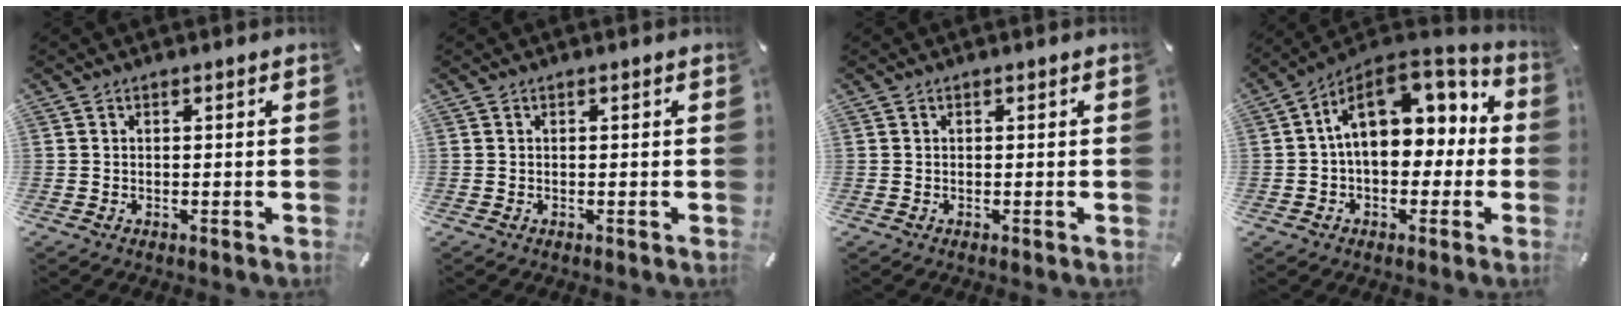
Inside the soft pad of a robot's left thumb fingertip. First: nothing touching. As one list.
[{"total": 0.0}, {"total": 0.0}, {"total": 16.2, "force": [4.0, 11.1, 11.2], "torque": [-0.170, -0.013, 0.076]}]